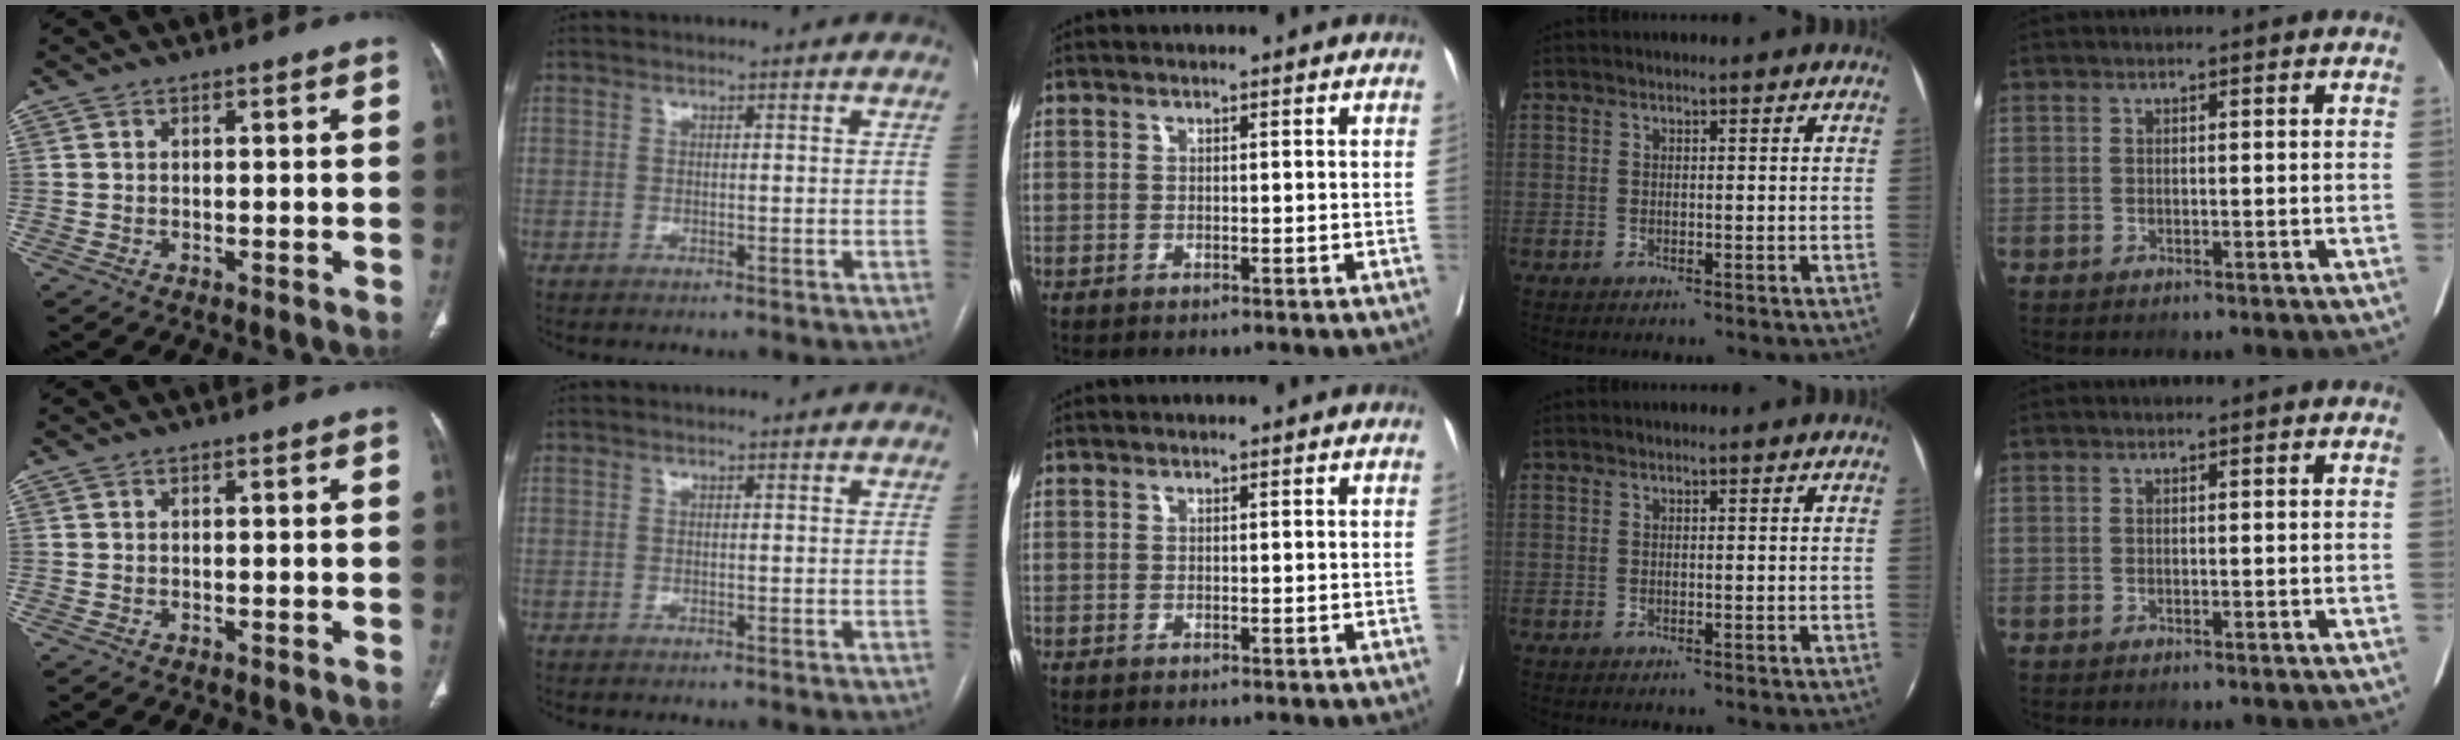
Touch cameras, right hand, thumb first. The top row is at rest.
{}